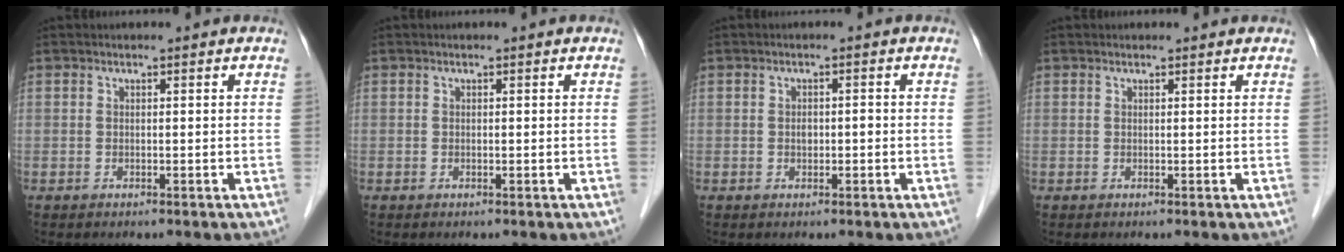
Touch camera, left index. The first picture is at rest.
{"total": 0.0}
{"total": 1.3, "force": [-0.2, 0.8, 1.1], "torque": [-0.020, 0.004, -0.003]}
{"total": 0.6, "force": [0.6, 0.1, 0.0], "torque": [-0.005, 0.005, 0.009]}